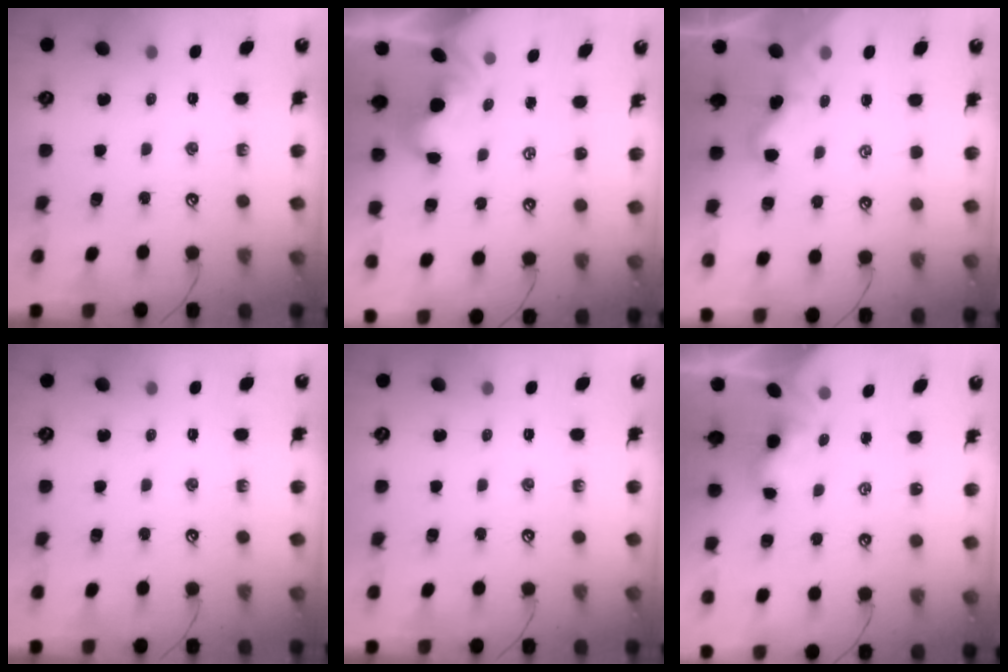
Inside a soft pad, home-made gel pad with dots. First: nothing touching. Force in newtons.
{"total": 2.6, "press": 2.6, "slide": 0.5}
{"total": 2.1, "press": 2.1, "slide": 0.2}
{"total": 0.0}
{"total": 0.0}
{"total": 1.1, "press": 1.0, "slide": 0.4}